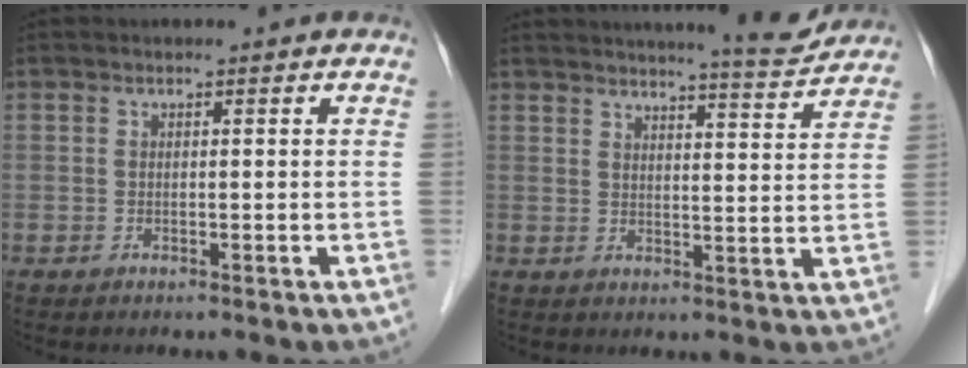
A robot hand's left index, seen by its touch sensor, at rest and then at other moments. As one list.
[{"total": 8.1, "force": [7.8, -0.2, 2.3], "torque": [-0.042, -0.012, 0.099]}]